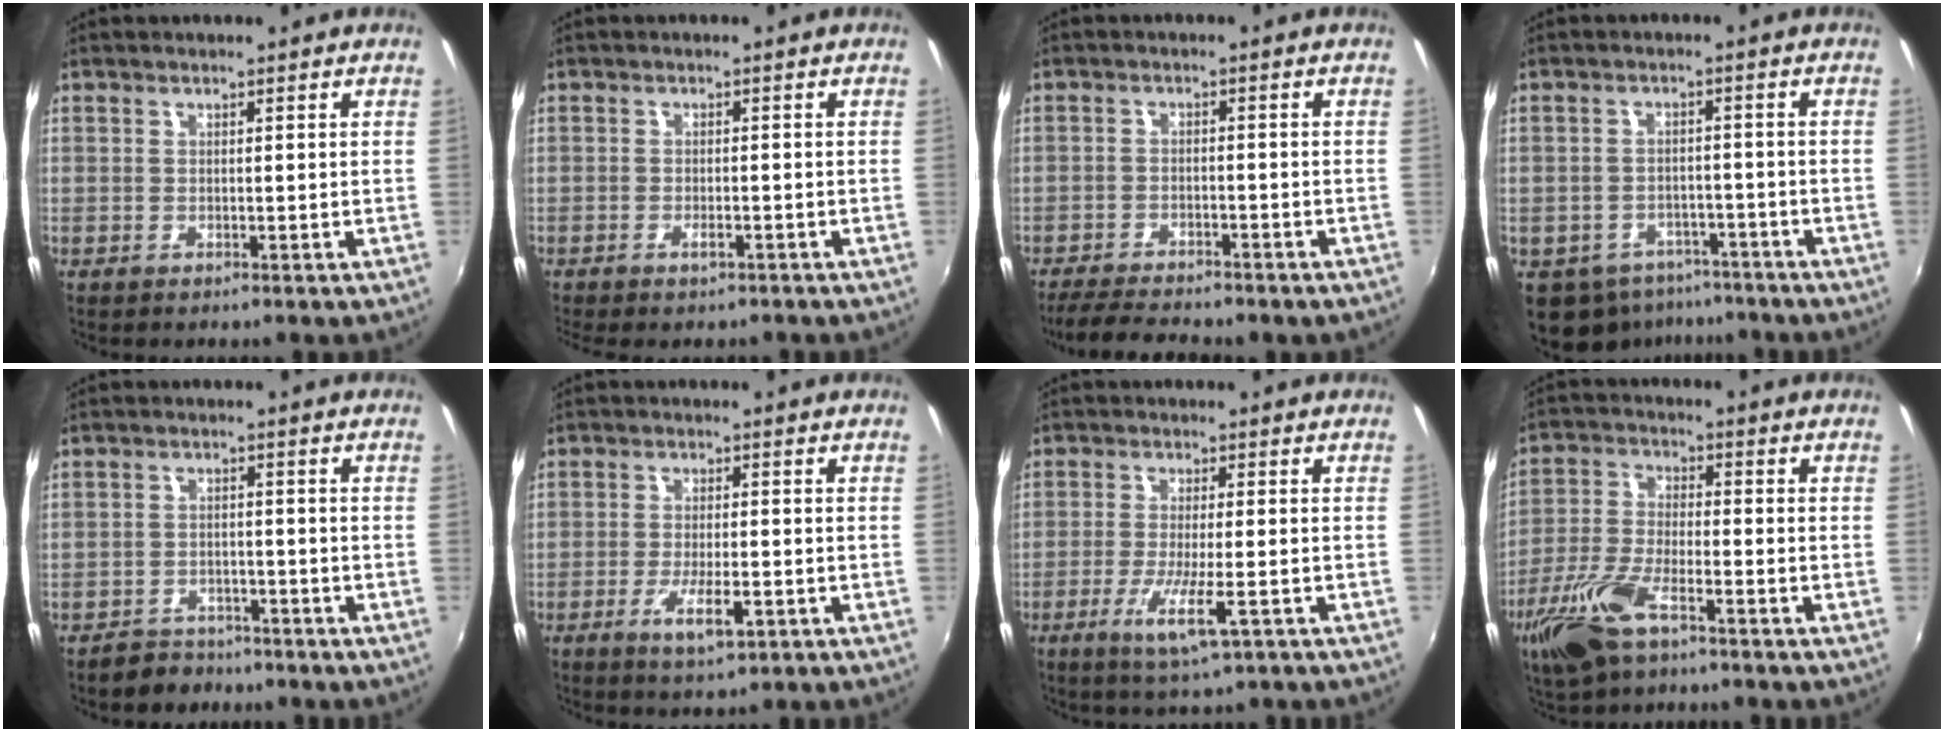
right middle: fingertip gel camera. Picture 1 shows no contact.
{"total": 2.1, "force": [-1.5, 0.8, 1.1], "torque": [-0.027, -0.003, -0.027]}
{"total": 9.7, "force": [-8.4, 2.5, 4.1], "torque": [-0.103, -0.021, -0.129]}
{"total": 10.1, "force": [-6.8, 6.8, 3.2], "torque": [-0.086, 0.000, -0.083]}
{"total": 5.0, "force": [-4.2, 2.7, 0.5], "torque": [-0.023, 0.009, -0.065]}
{"total": 5.8, "force": [-2.8, 1.5, 4.9], "torque": [-0.102, -0.014, -0.047]}
{"total": 7.0, "force": [-3.8, 0.9, 5.8], "torque": [-0.121, -0.019, -0.067]}
{"total": 11.6, "force": [-7.1, 3.9, 8.3], "torque": [-0.188, -0.017, -0.142]}